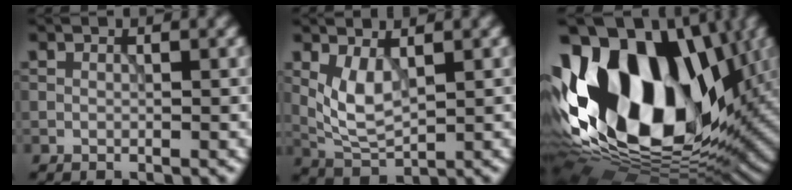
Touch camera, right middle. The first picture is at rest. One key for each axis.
{"total": 3.5, "fx": 0.9, "fy": 1.6, "fz": 3.0, "tx": -0.070, "ty": -0.007, "tz": 0.024}
{"total": 19.8, "fx": 2.1, "fy": 12.8, "fz": 14.9, "tx": -0.294, "ty": 0.020, "tz": 0.023}